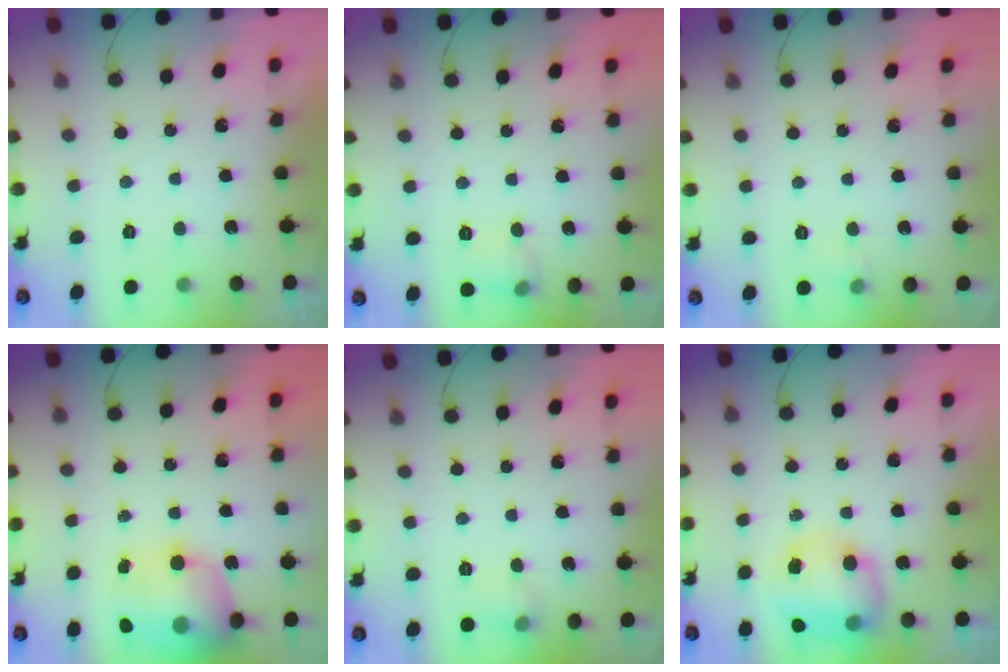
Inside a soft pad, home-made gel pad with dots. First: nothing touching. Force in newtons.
{"total": 5.5, "press": 5.4, "slide": 1.2}
{"total": 3.7, "press": 3.5, "slide": 1.2}
{"total": 17.7, "press": 17.1, "slide": 4.6}
{"total": 6.0, "press": 5.8, "slide": 1.7}
{"total": 10.1, "press": 9.7, "slide": 2.8}